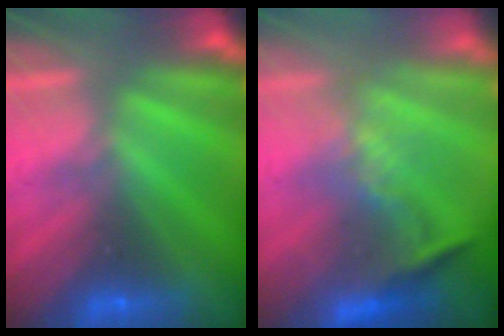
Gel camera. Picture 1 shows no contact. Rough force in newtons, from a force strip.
{"total": 1.1}